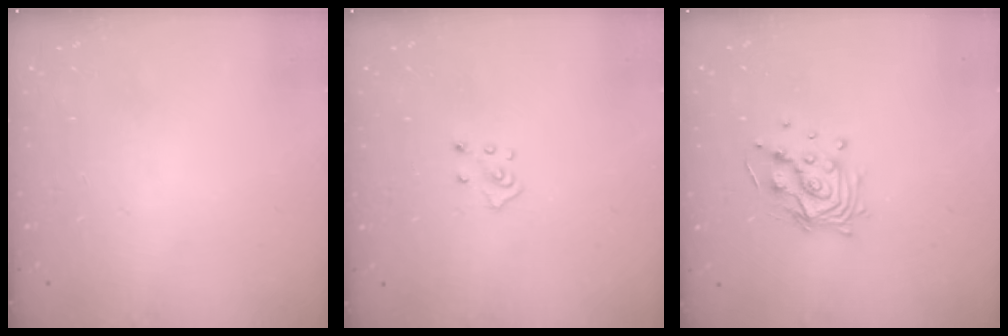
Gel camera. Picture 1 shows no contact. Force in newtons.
{"total": 2.7, "press": 2.7, "slide": 0.2}
{"total": 11.5, "press": 11.4, "slide": 1.0}